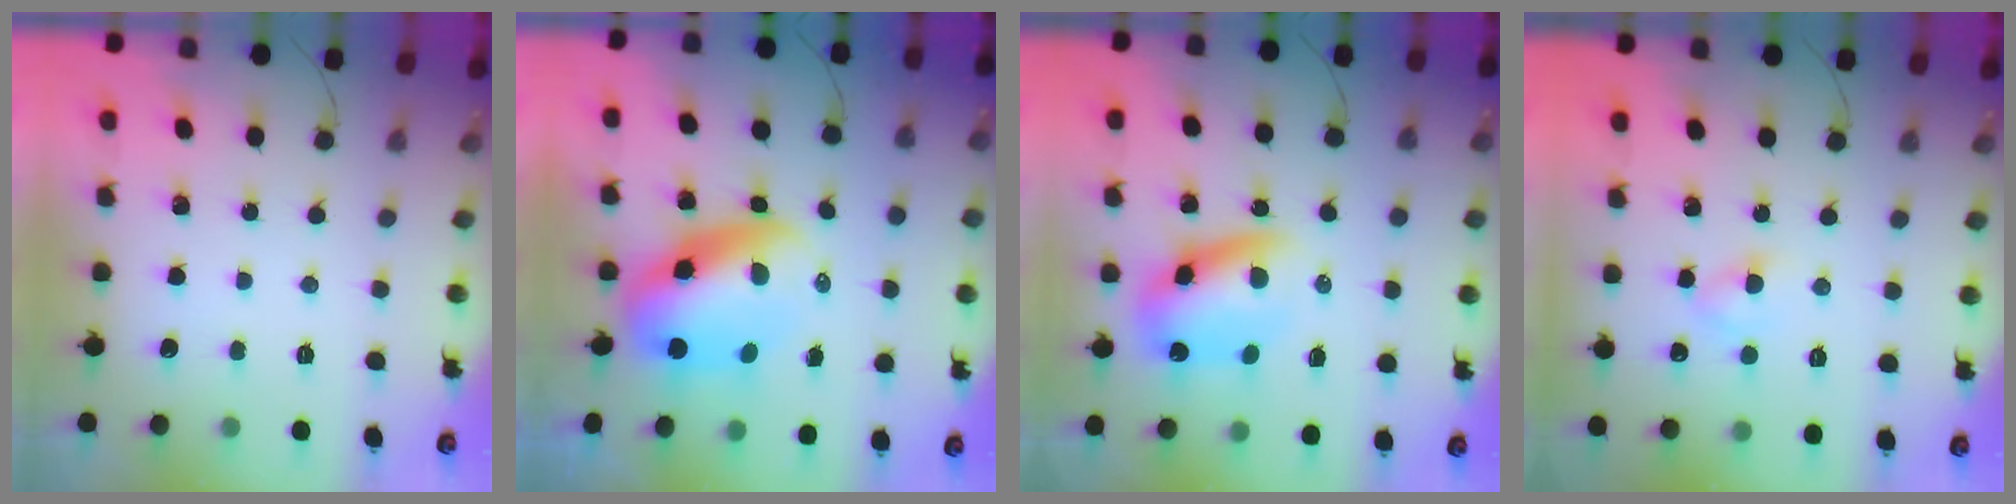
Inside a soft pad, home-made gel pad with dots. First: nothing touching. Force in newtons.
{"total": 9.8, "press": 9.5, "slide": 2.5}
{"total": 8.5, "press": 8.4, "slide": 1.6}
{"total": 3.2, "press": 3.0, "slide": 1.1}